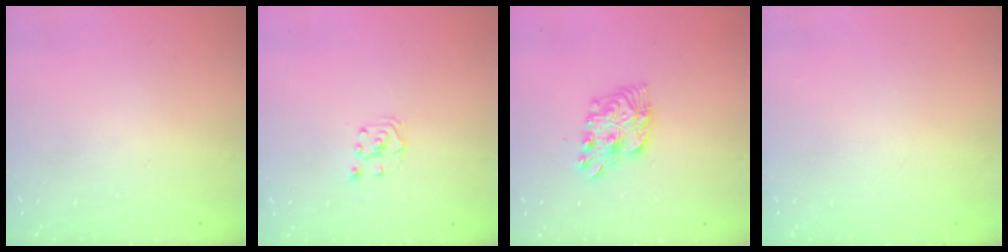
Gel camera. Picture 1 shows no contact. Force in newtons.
{"total": 3.1, "press": 3.0, "slide": 0.8}
{"total": 11.8, "press": 11.8, "slide": 0.4}
{"total": 0.0}